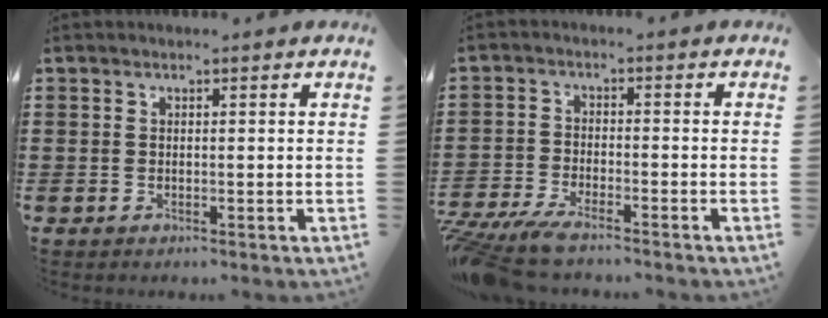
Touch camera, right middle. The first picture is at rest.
{"total": 4.5, "force": [-4.2, 0.4, 1.6], "torque": [-0.057, -0.011, -0.089]}